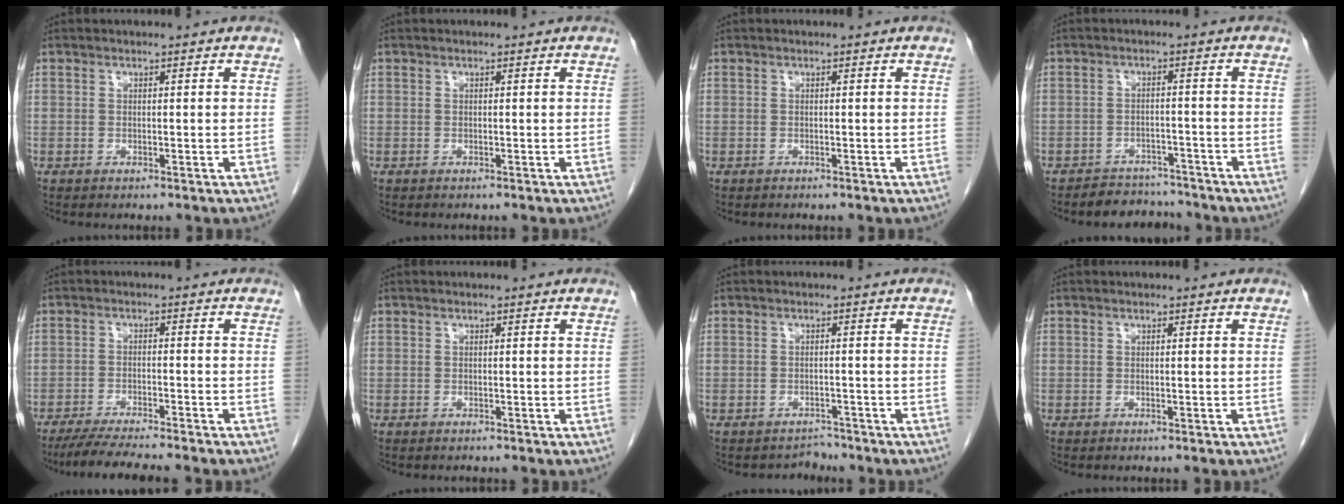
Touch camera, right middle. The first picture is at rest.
{"total": 0.0}
{"total": 0.0}
{"total": 5.0, "force": [-4.6, 1.9, -0.4], "torque": [0.016, 0.009, -0.071]}
{"total": 8.0, "force": [-6.9, -0.7, 4.0], "torque": [-0.055, -0.023, -0.112]}
{"total": 0.0}
{"total": 1.8, "force": [-1.5, 0.6, -0.7], "torque": [0.011, 0.000, -0.022]}
{"total": 0.0}